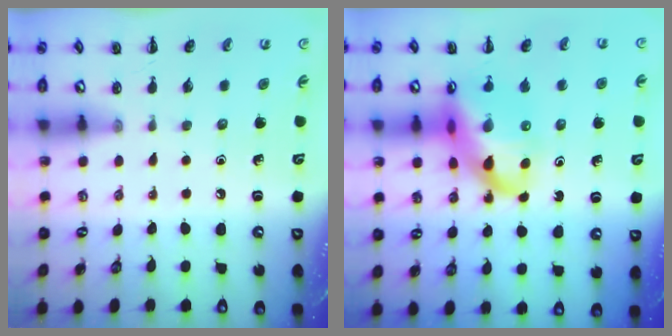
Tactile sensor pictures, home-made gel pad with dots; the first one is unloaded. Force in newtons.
{"total": 17.1, "press": 16.6, "slide": 4.2}